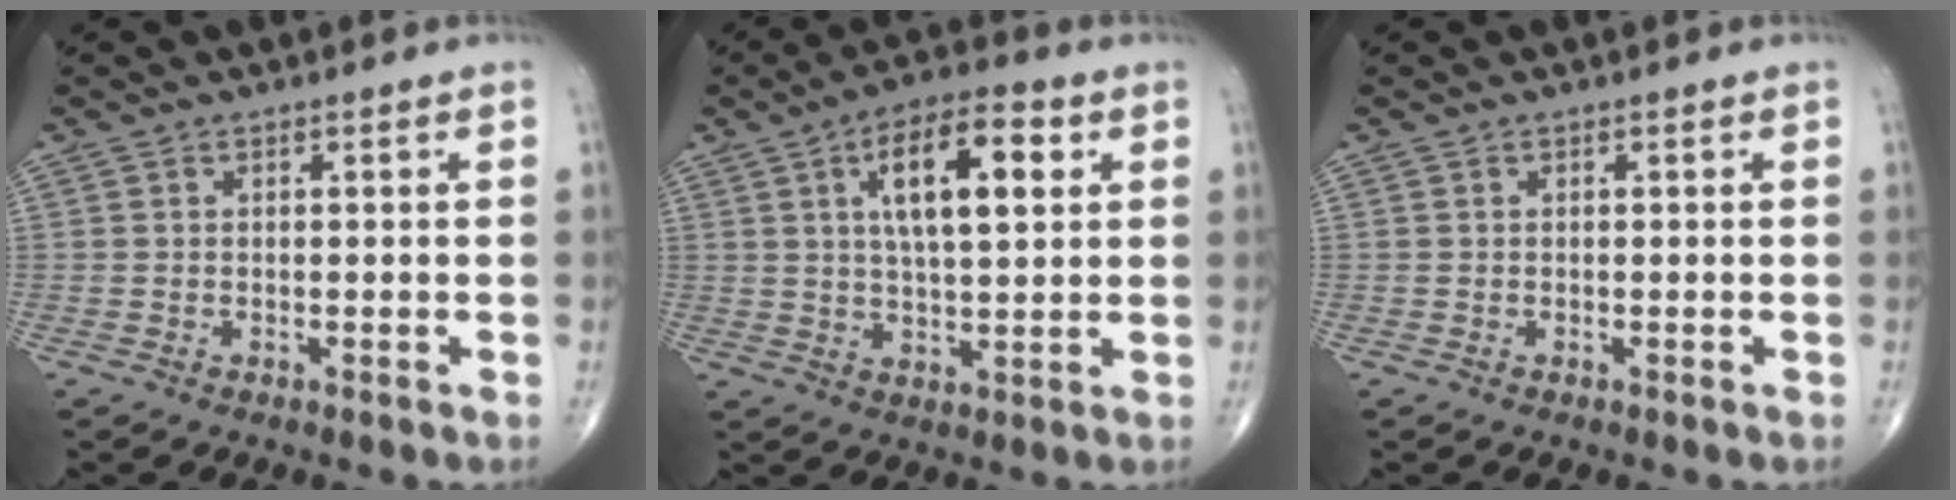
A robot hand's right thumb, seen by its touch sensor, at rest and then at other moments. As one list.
[{"total": 12.9, "force": [4.2, 5.0, 11.2], "torque": [-0.171, -0.001, 0.067]}, {"total": 0.0}]